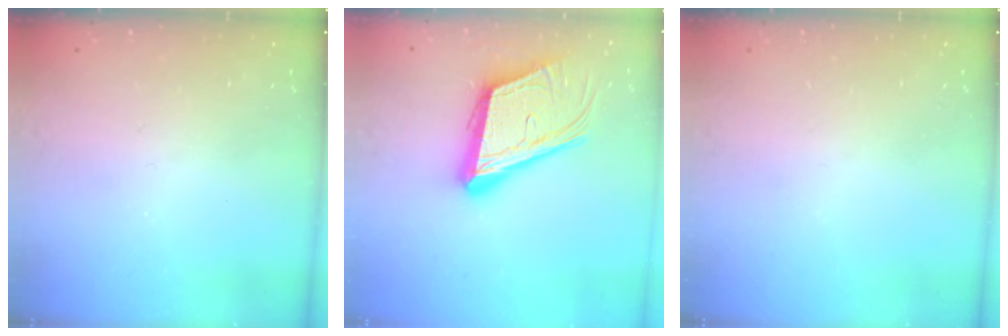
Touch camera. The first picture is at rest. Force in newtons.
{"total": 20.0, "press": 19.6, "slide": 3.9}
{"total": 0.0}